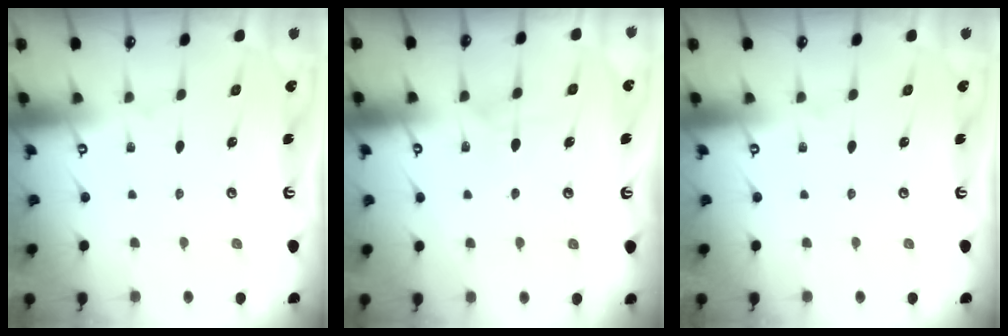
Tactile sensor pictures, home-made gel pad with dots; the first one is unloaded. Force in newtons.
{"total": 5.2, "press": 5.2, "slide": 0.5}
{"total": 0.0}